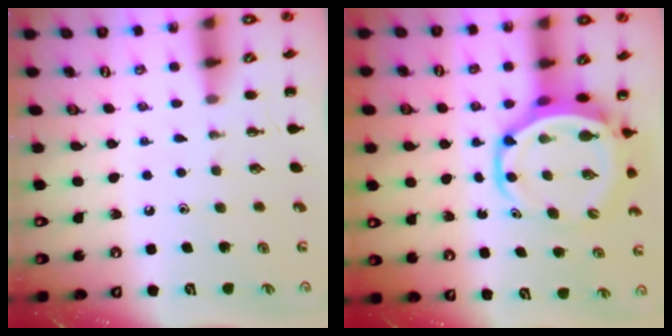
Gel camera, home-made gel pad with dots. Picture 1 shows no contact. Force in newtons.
{"total": 7.1, "press": 6.7, "slide": 2.1}